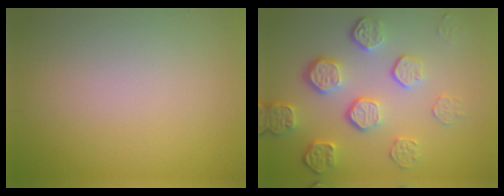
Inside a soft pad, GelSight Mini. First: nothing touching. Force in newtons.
{"total": 5.6, "press": 4.0, "slide": 3.9}